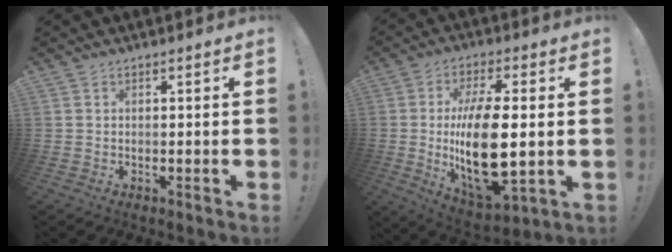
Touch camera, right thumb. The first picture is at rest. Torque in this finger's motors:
{"motor_torque": [2.69, 2.32, 2.36, -0.41, 0.82]}